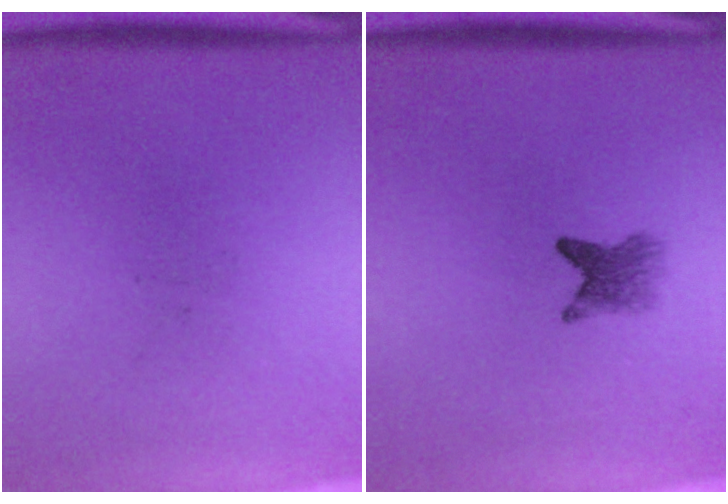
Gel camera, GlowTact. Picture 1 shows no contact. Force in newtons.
{"total": 2.9}